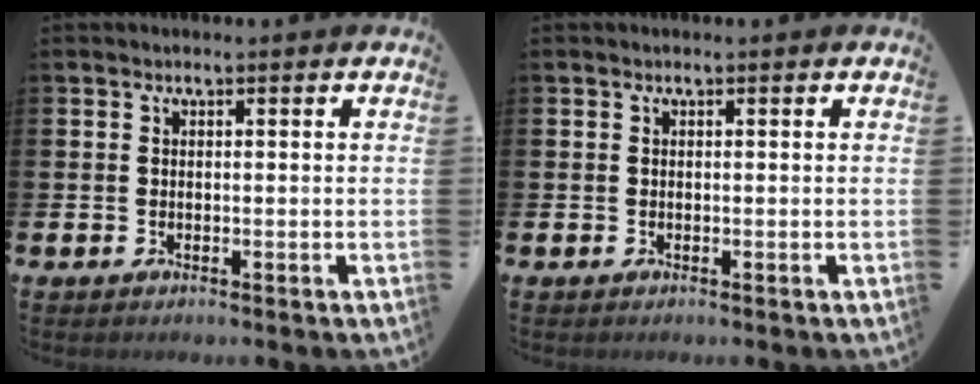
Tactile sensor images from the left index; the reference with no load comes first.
{"total": 0.0}